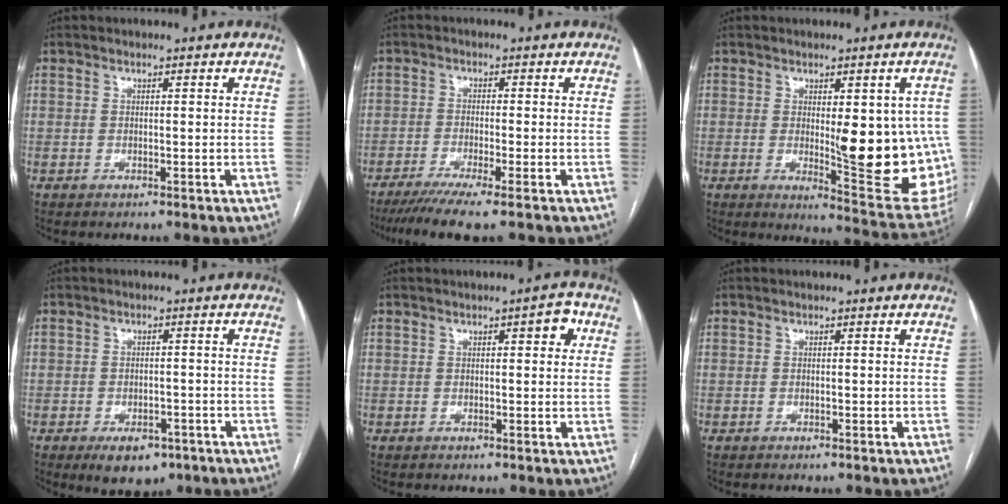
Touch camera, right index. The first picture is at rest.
{"total": 7.3, "force": [-5.4, -0.6, 4.8], "torque": [-0.072, -0.018, -0.087]}
{"total": 15.8, "force": [-0.6, 4.1, 15.3], "torque": [-0.145, -0.010, 0.007]}
{"total": 6.1, "force": [-3.8, 3.4, 3.3], "torque": [-0.045, -0.001, -0.047]}
{"total": 3.1, "force": [1.2, 0.9, 2.7], "torque": [-0.031, 0.004, 0.013]}
{"total": 0.0}